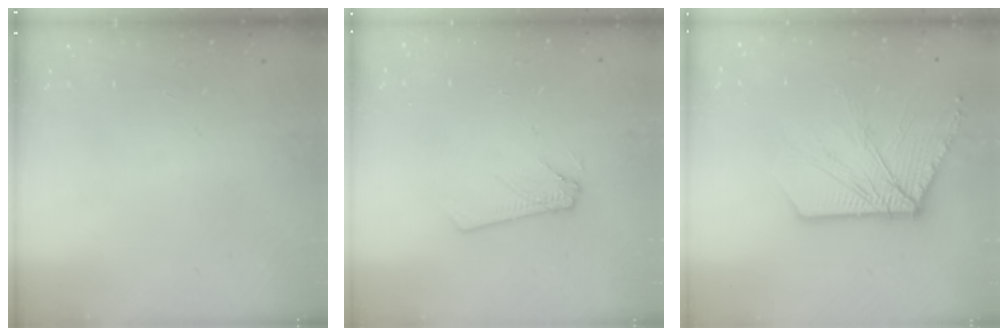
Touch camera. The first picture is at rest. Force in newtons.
{"total": 2.4, "press": 2.4, "slide": 0.2}
{"total": 14.0, "press": 13.9, "slide": 1.7}